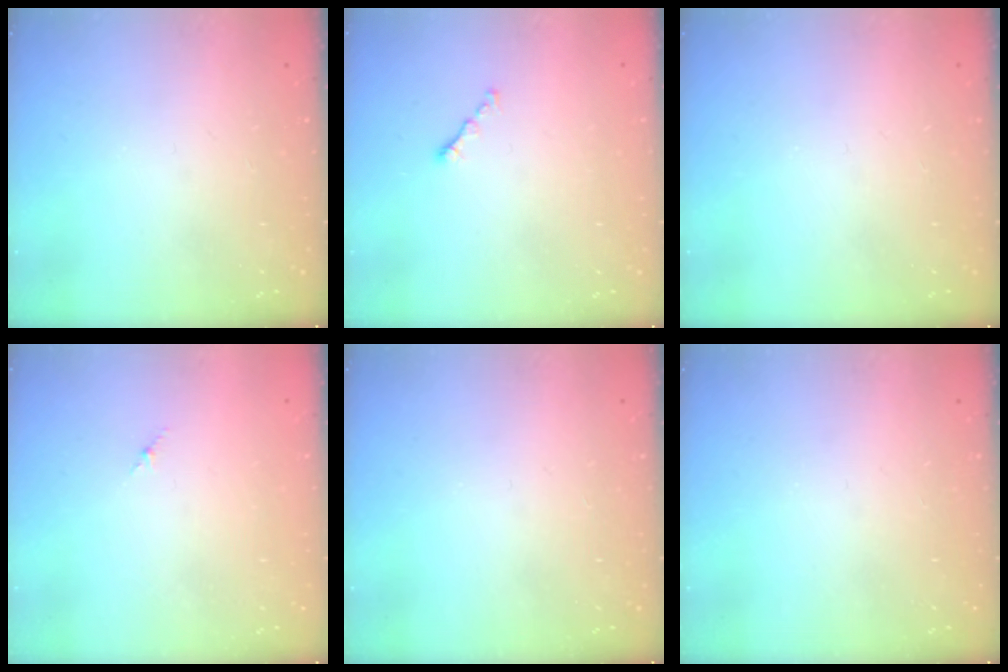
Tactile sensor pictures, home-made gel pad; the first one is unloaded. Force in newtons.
{"total": 0.8, "press": 0.6, "slide": 0.4}
{"total": 0.0}
{"total": 1.8, "press": 1.7, "slide": 0.6}
{"total": 0.0}
{"total": 0.0}